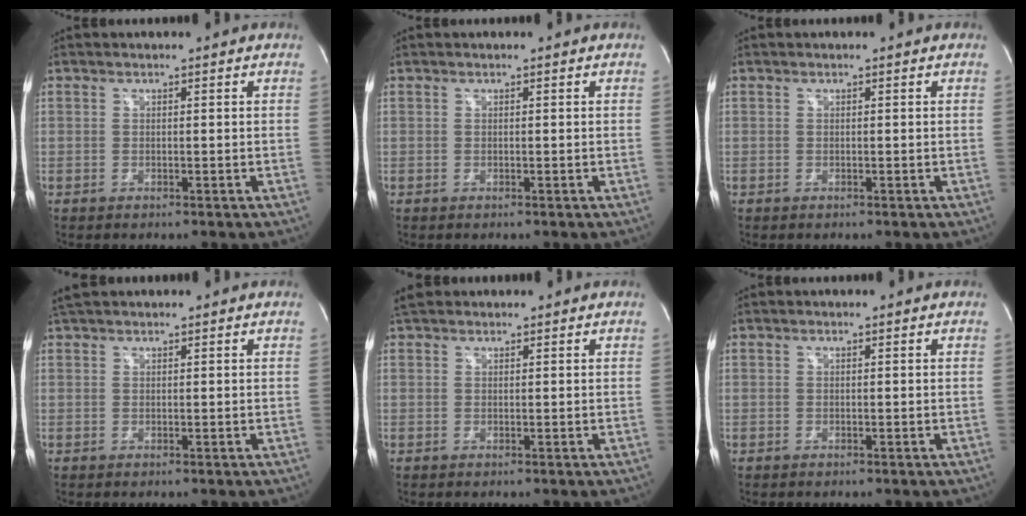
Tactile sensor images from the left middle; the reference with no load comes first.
{"total": 0.0}
{"total": 0.0}
{"total": 2.3, "force": [2.1, 0.3, 0.9], "torque": [-0.022, 0.027, 0.043]}
{"total": 2.1, "force": [1.8, 0.9, 0.4], "torque": [-0.015, 0.023, 0.032]}
{"total": 0.0}